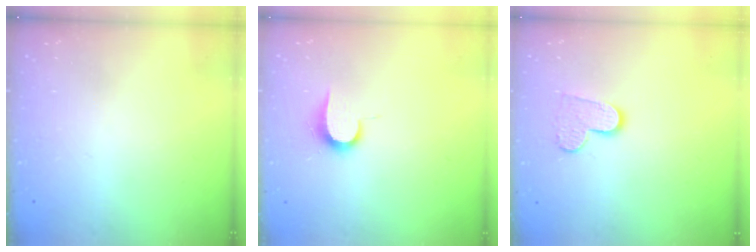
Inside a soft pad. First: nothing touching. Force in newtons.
{"total": 6.6, "press": 6.5, "slide": 0.8}
{"total": 8.9, "press": 8.9, "slide": 0.6}